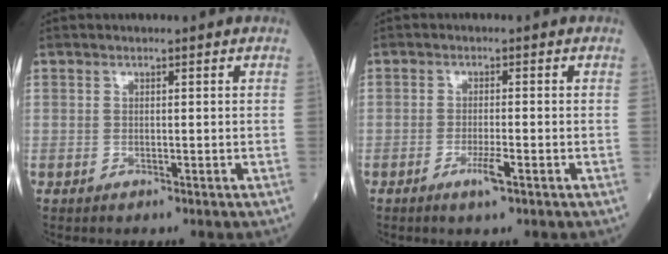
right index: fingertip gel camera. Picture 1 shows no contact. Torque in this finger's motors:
{"motor_torque": [0.36, -0.12, 0.20, 0.06]}